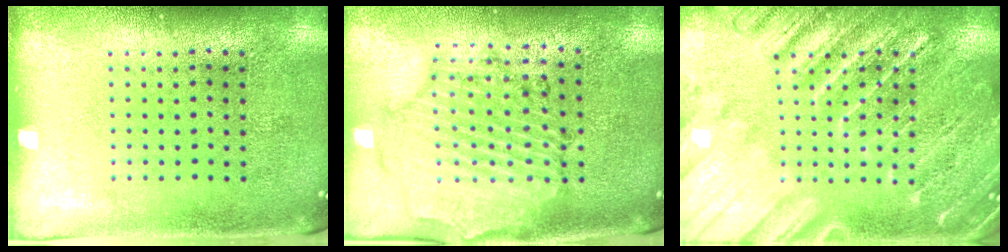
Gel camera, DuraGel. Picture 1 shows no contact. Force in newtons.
{"total": 1.6, "press": 1.6, "slide": 0.3}
{"total": 5.2, "press": 5.1, "slide": 0.7}